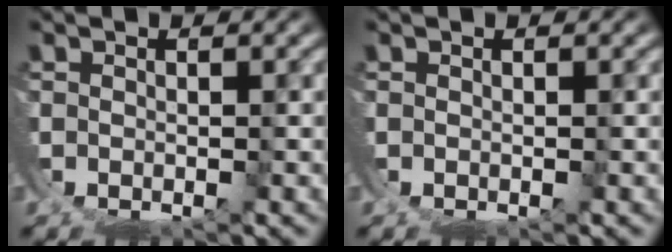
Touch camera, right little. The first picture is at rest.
{"total": 0.0}